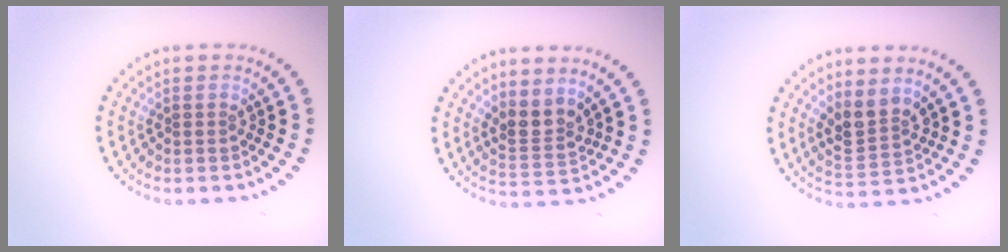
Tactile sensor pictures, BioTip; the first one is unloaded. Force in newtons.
{"total": 2.6, "press": 2.0, "slide": 1.6}
{"total": 3.0, "press": 2.6, "slide": 1.5}